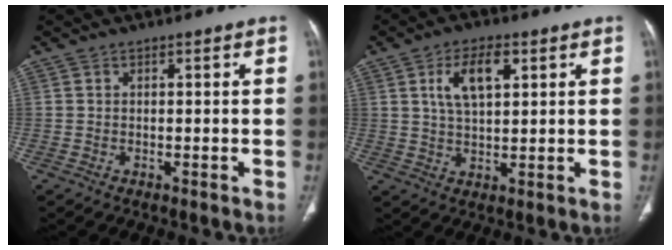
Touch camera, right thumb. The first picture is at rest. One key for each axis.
{"total": 8.0, "fx": 3.0, "fy": 3.8, "fz": 6.3, "tx": -0.110, "ty": -0.004, "tz": 0.056}